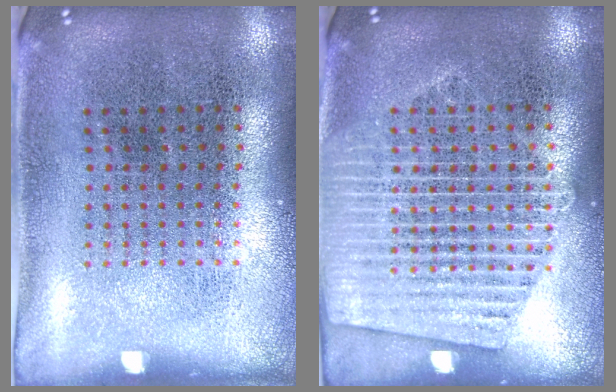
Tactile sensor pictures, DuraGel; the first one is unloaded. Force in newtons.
{"total": 1.8, "press": 1.8, "slide": 0.3}